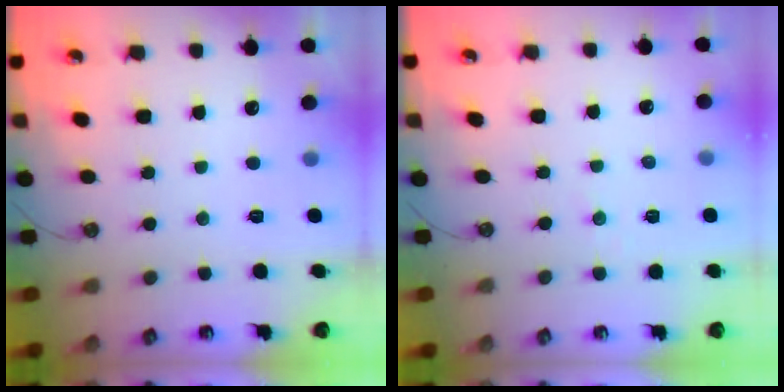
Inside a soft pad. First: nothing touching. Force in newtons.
{"total": 2.7, "press": 2.7, "slide": 0.3}